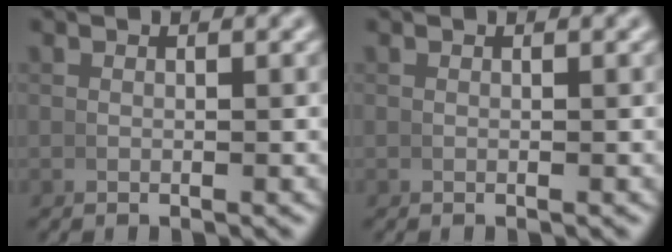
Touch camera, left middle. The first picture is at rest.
{"total": 0.0}